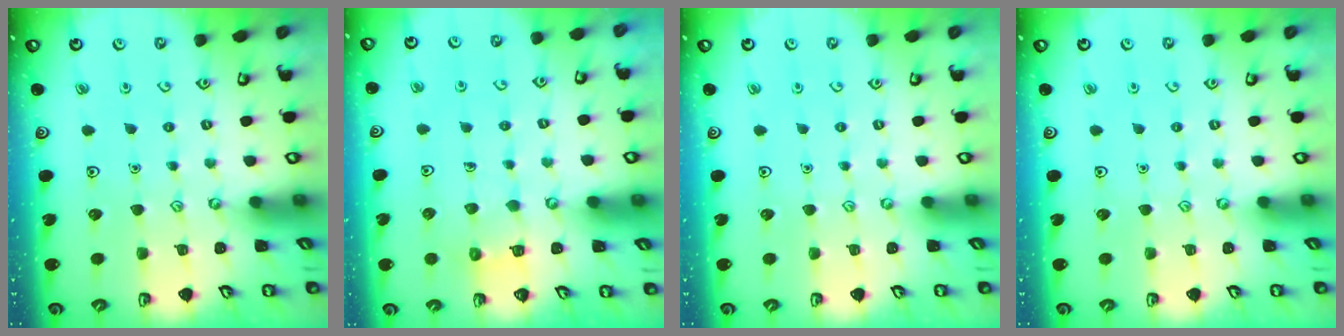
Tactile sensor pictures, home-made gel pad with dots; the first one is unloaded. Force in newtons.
{"total": 4.4, "press": 4.4, "slide": 0.3}
{"total": 0.0}
{"total": 0.0}